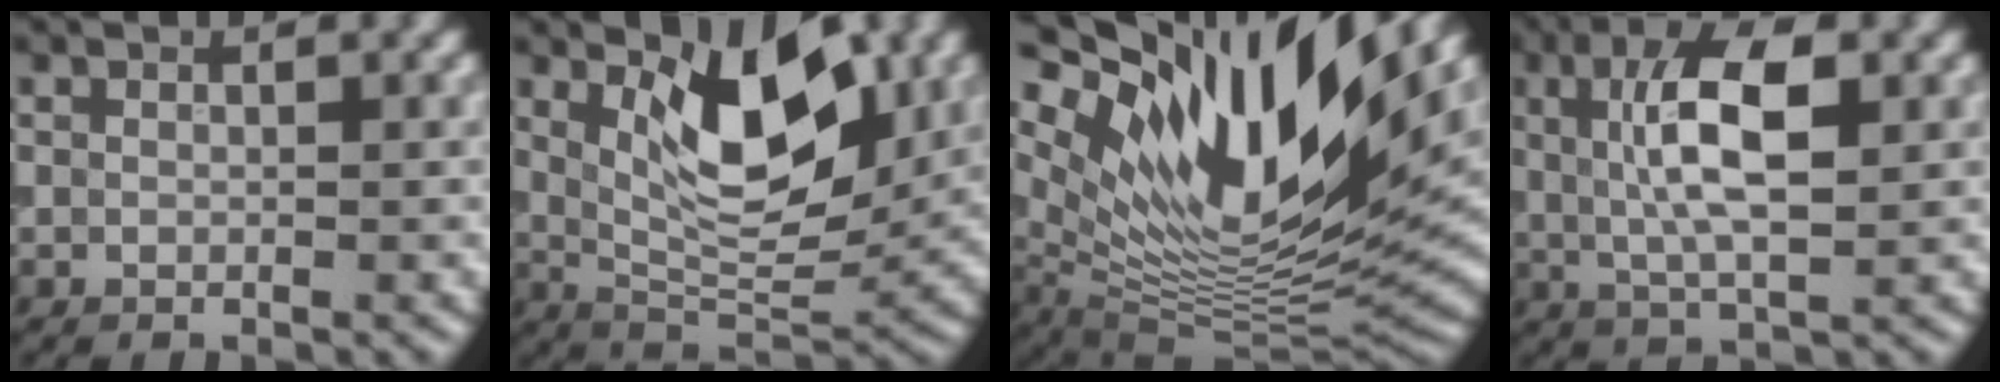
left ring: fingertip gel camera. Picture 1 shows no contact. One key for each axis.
{"total": 7.9, "fx": 2.5, "fy": 3.2, "fz": 6.8, "tx": -0.110, "ty": -0.007, "tz": 0.042}
{"total": 16.5, "fx": 8.9, "fy": 5.2, "fz": 12.8, "tx": -0.248, "ty": 0.019, "tz": 0.160}
{"total": 6.9, "fx": 1.3, "fy": 2.4, "fz": 6.3, "tx": -0.111, "ty": 0.010, "tz": 0.019}